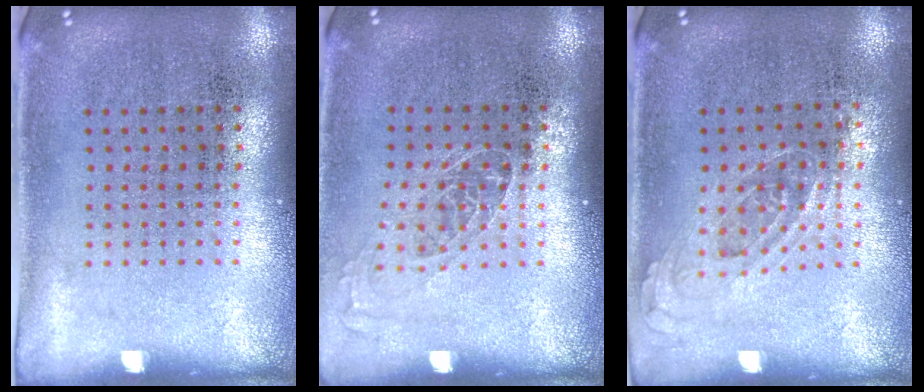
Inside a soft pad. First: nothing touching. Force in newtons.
{"total": 1.0, "press": 0.9, "slide": 0.4}
{"total": 0.8, "press": 0.6, "slide": 0.5}